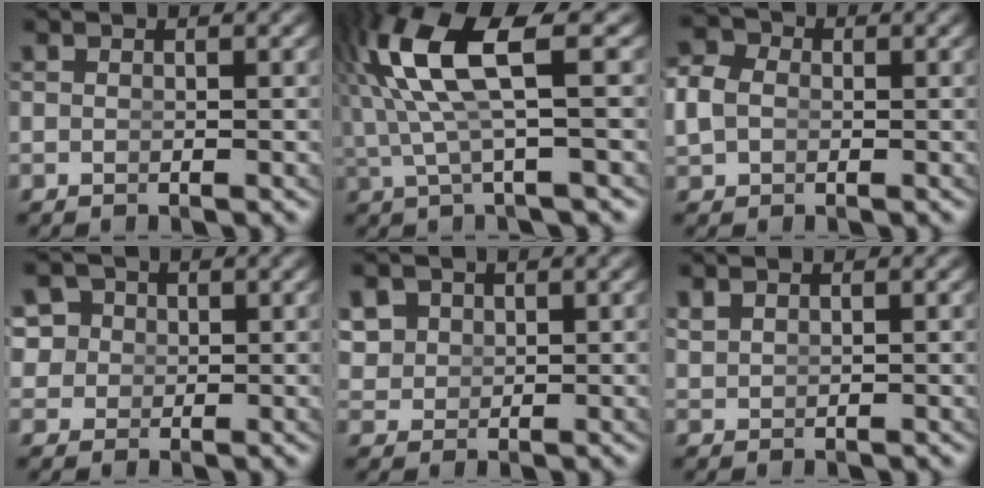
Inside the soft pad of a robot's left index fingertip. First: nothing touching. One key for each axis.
{"total": 8.3, "fx": 2.3, "fy": 2.8, "fz": 7.4, "tx": -0.158, "ty": -0.002, "tz": 0.043}
{"total": 4.0, "fx": 0.4, "fy": 3.5, "fz": 2.0, "tx": -0.053, "ty": -0.005, "tz": 0.006}
{"total": 6.2, "fx": 1.5, "fy": 5.4, "fz": 2.6, "tx": -0.065, "ty": -0.013, "tz": 0.028}
{"total": 3.2, "fx": 1.2, "fy": 2.6, "fz": 1.4, "tx": -0.036, "ty": -0.010, "tz": 0.033}
{"total": 0.8, "fx": 0.7, "fy": 0.0, "fz": 0.2, "tx": -0.007, "ty": -0.007, "tz": 0.026}